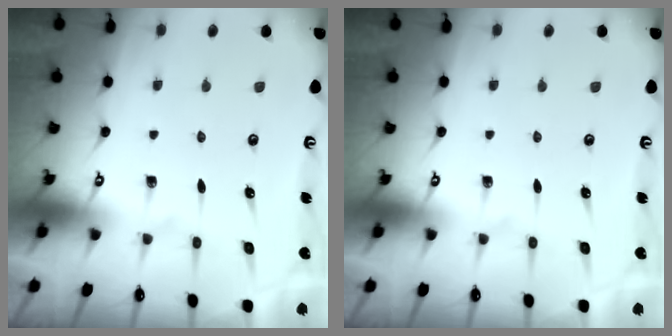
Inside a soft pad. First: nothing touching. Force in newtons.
{"total": 0.0}